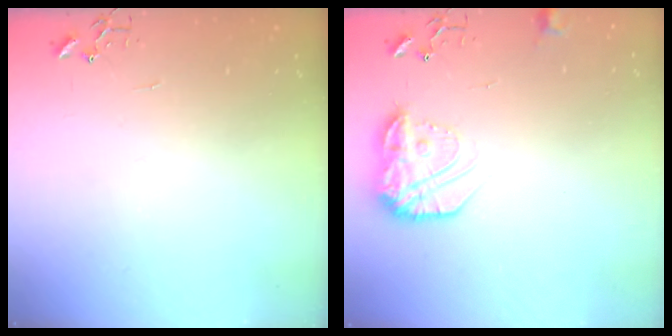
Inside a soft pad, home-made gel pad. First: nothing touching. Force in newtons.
{"total": 15.1, "press": 15.0, "slide": 1.0}